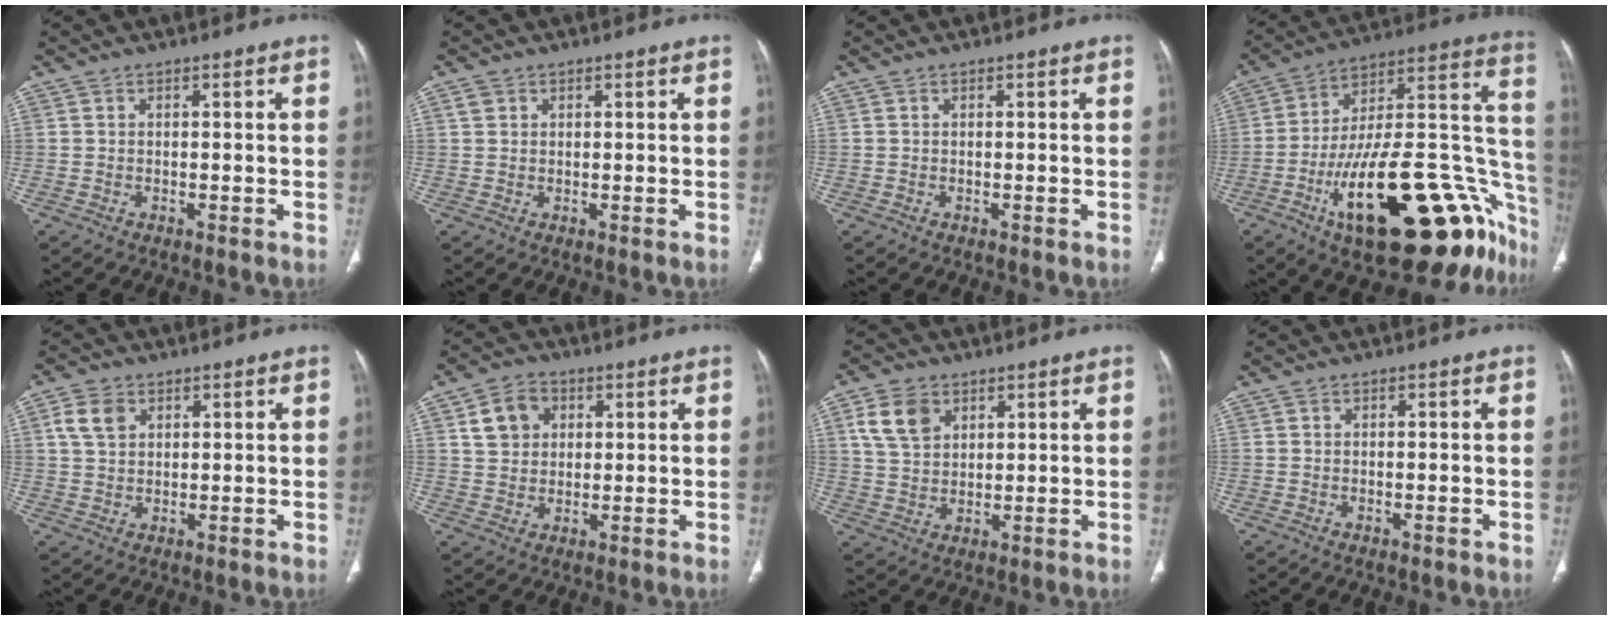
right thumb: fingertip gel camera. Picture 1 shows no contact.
{"total": 1.3, "force": [0.6, 1.1, 0.4], "torque": [-0.003, 0.002, 0.011]}
{"total": 0.0}
{"total": 36.8, "force": [-15.3, 14.0, 30.4], "torque": [-0.333, 0.082, -0.228]}
{"total": 5.0, "force": [2.0, 3.6, 2.9], "torque": [-0.051, 0.002, 0.041]}
{"total": 7.0, "force": [2.5, 5.6, 3.4], "torque": [-0.039, 0.001, 0.043]}
{"total": 7.9, "force": [3.6, 5.5, 4.3], "torque": [-0.065, -0.007, 0.074]}
{"total": 0.5, "force": [-0.3, 0.1, 0.4], "torque": [-0.011, 0.001, -0.003]}